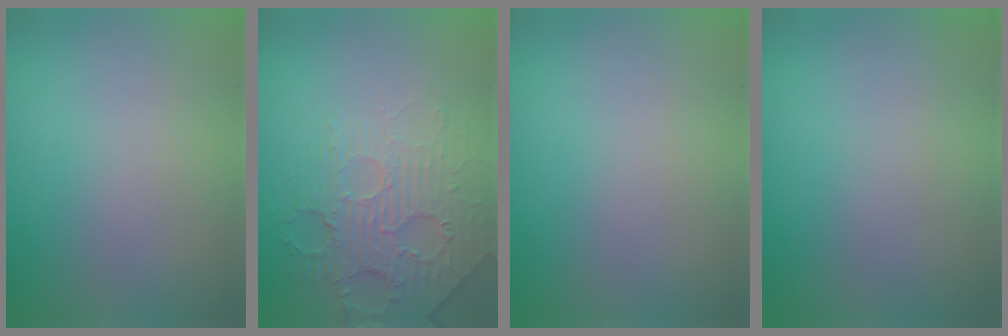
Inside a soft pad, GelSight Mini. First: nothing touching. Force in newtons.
{"total": 2.9, "press": 2.4, "slide": 1.6}
{"total": 0.0}
{"total": 0.0}